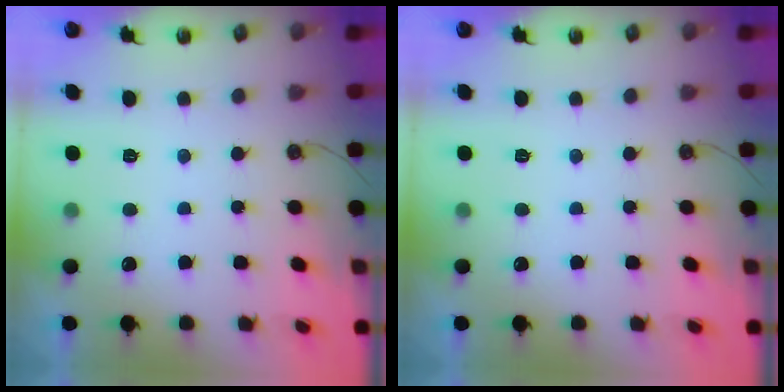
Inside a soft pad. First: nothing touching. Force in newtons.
{"total": 0.0}